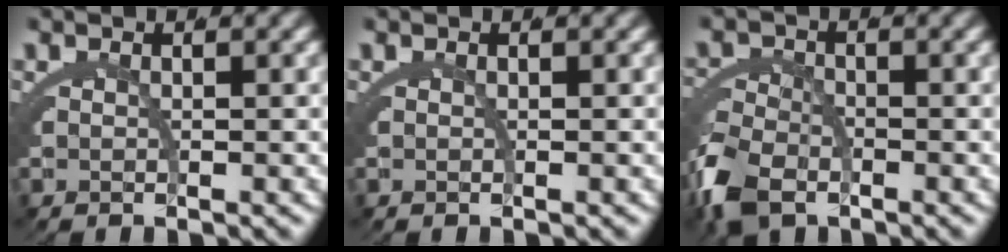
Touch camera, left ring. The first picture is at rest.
{"total": 0.0}
{"total": 4.1, "force": [-2.5, 2.4, 2.2], "torque": [-0.050, -0.016, -0.034]}